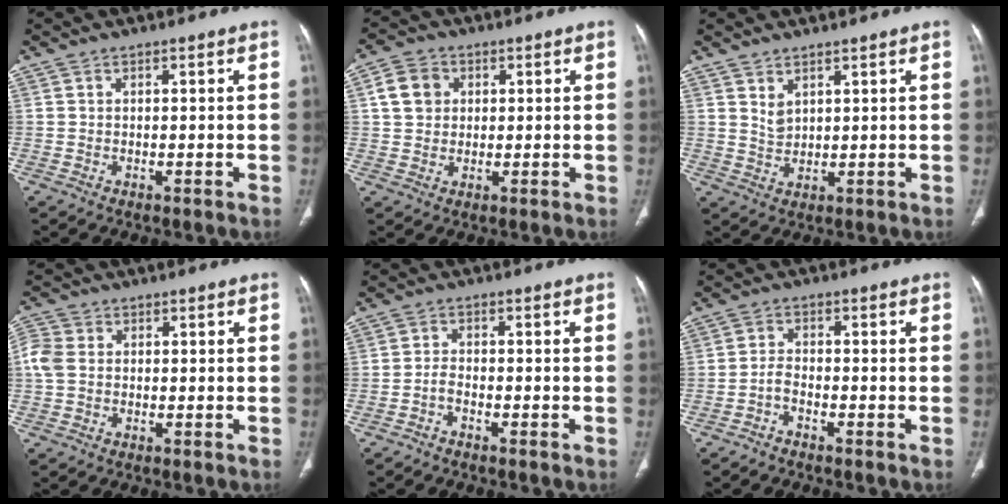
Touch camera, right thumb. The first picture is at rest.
{"total": 6.1, "force": [1.6, 5.0, 3.0], "torque": [-0.035, 0.002, 0.028]}
{"total": 3.0, "force": [2.1, 1.3, 1.7], "torque": [-0.026, -0.023, 0.049]}
{"total": 4.2, "force": [0.2, 3.3, 2.6], "torque": [-0.071, 0.010, -0.004]}
{"total": 1.9, "force": [-1.4, 0.7, 1.1], "torque": [-0.025, 0.016, -0.029]}
{"total": 2.2, "force": [-1.6, 0.8, 1.3], "torque": [-0.029, 0.018, -0.035]}